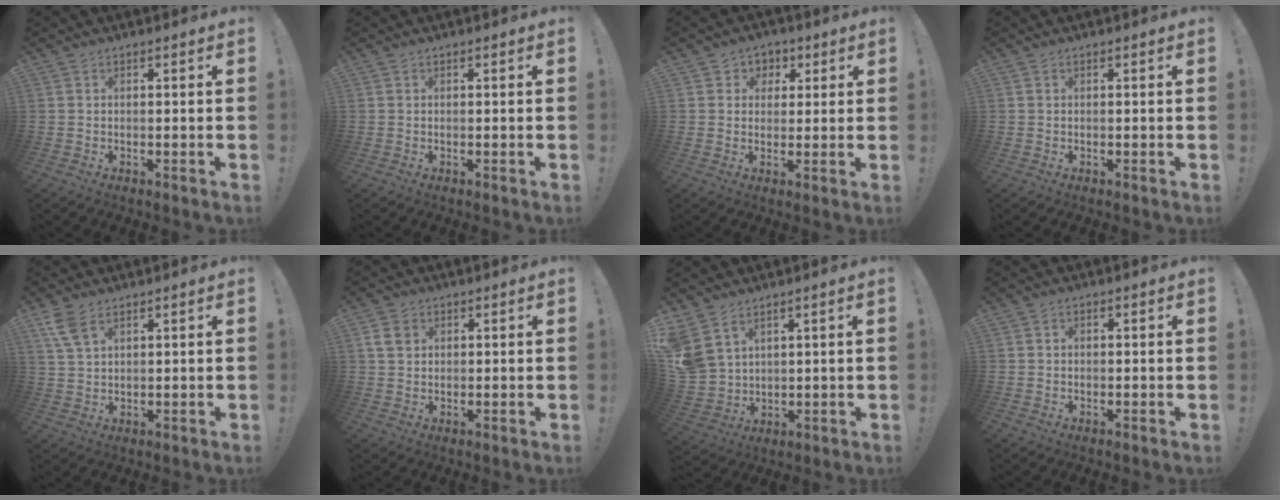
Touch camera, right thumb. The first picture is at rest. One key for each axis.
{"total": 0.0}
{"total": 4.9, "fx": 0.7, "fy": 4.8, "fz": 0.9, "tx": 0.002, "ty": -0.002, "tz": 0.012}
{"total": 0.0}
{"total": 6.4, "fx": 3.8, "fy": 2.9, "fz": 4.2, "tx": -0.080, "ty": -0.009, "tz": 0.074}
{"total": 4.9, "fx": 1.6, "fy": 3.6, "fz": 2.8, "tx": -0.049, "ty": 0.001, "tz": 0.032}
{"total": 8.1, "fx": 5.4, "fy": 4.8, "fz": 3.6, "tx": -0.080, "ty": -0.028, "tz": 0.113}
{"total": 0.7, "fx": -0.3, "fy": 0.6, "fz": 0.2, "tx": -0.007, "ty": 0.005, "tz": -0.005}